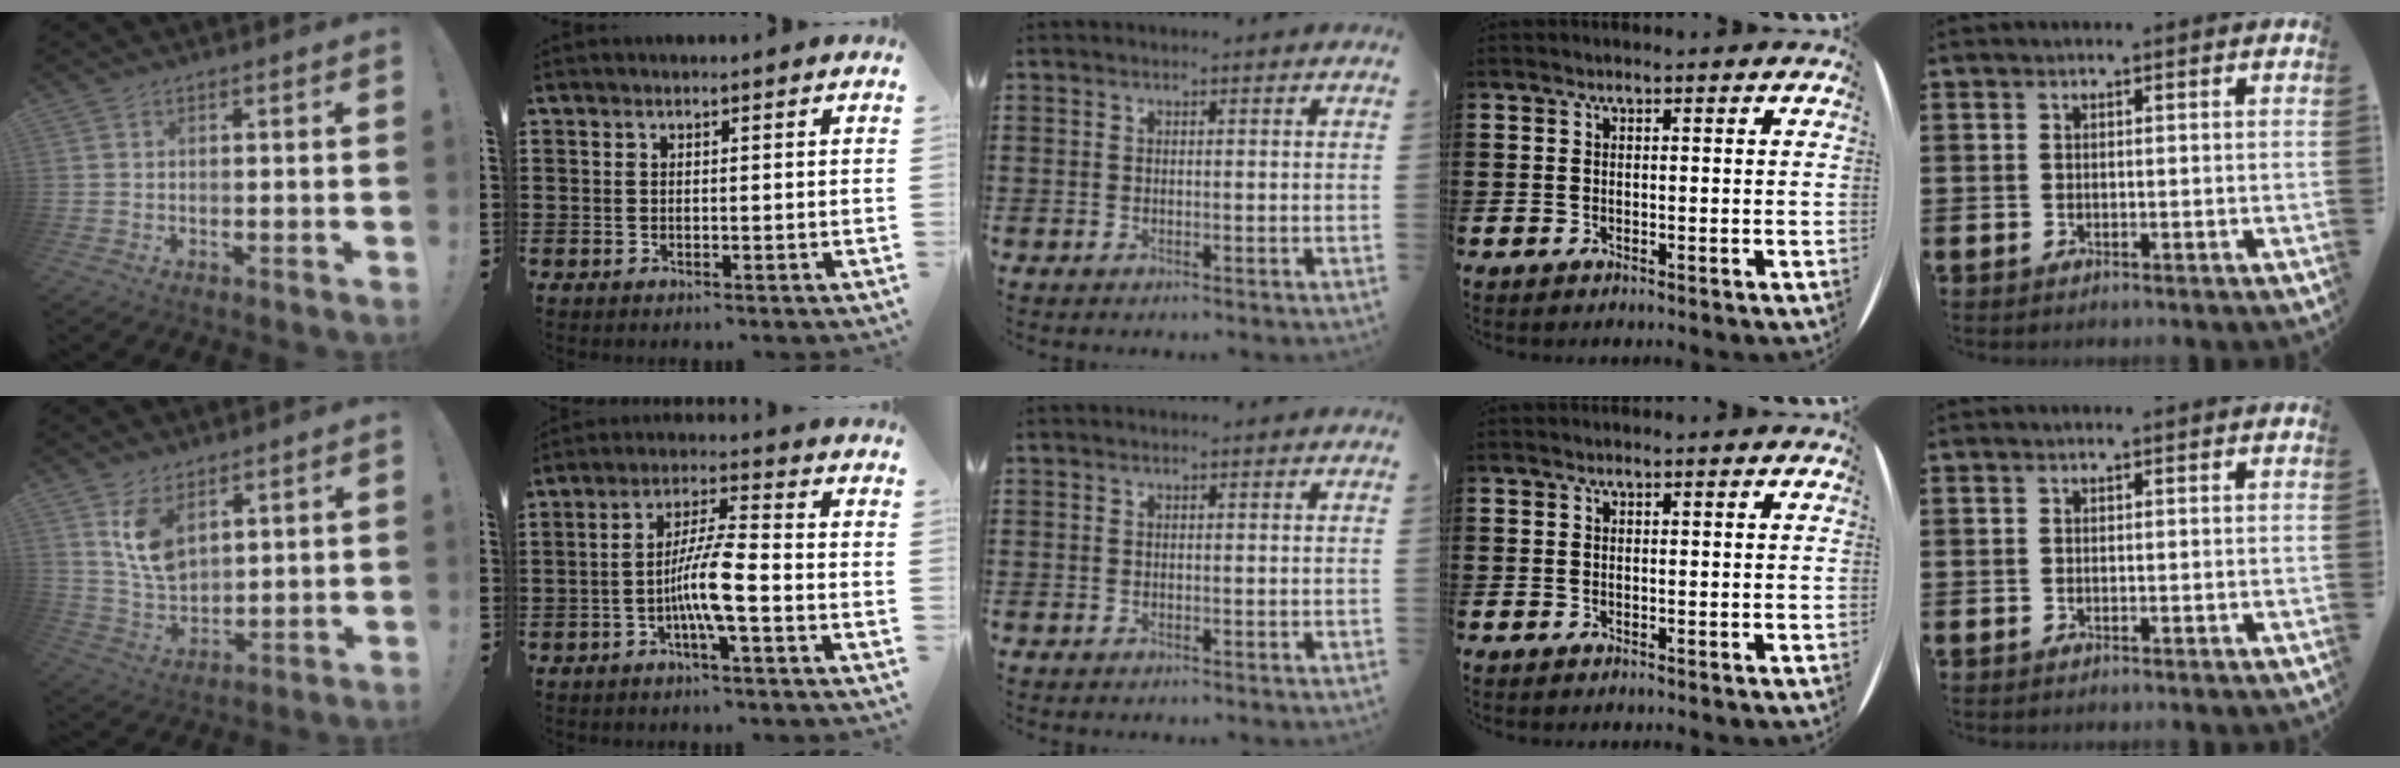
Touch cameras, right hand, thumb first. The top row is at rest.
{"thumb": {"total": 10.3, "force": [5.7, 6.3, 5.8], "torque": [-0.107, -0.027, 0.110]}, "index": {"total": 7.7, "force": [-2.6, 0.9, 7.2], "torque": [-0.143, -0.005, -0.053]}}